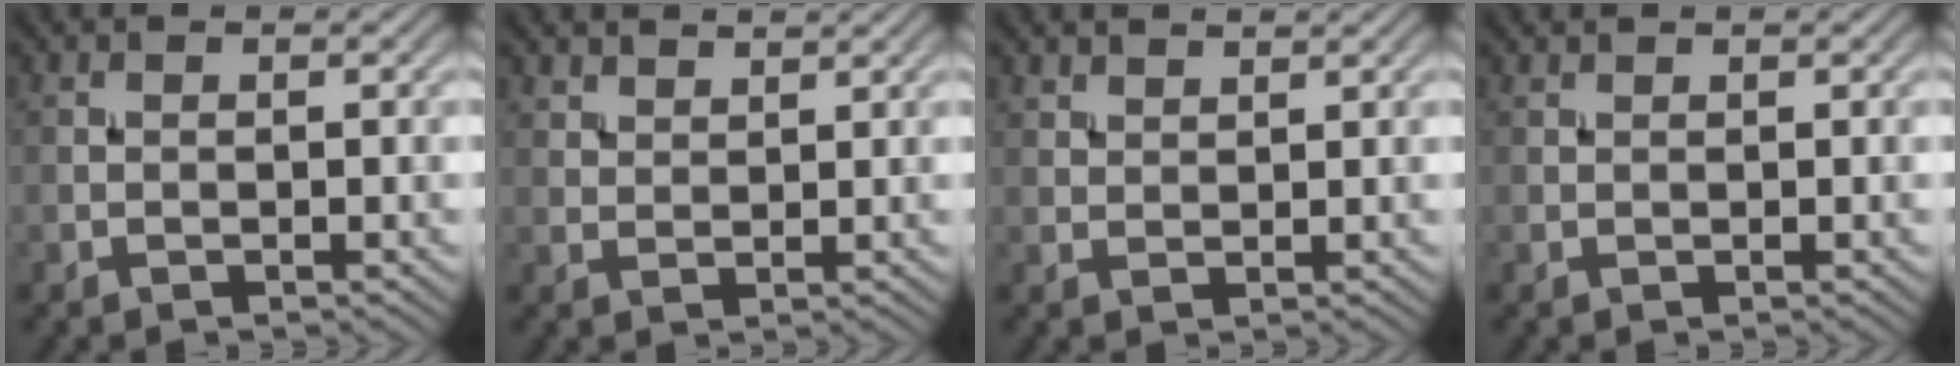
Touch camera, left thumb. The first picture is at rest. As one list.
[{"total": 3.1, "force": [2.7, 1.1, 0.9], "torque": [-0.023, -0.007, 0.065]}, {"total": 2.2, "force": [2.0, 0.7, 0.6], "torque": [-0.016, 0.000, 0.042]}, {"total": 0.5, "force": [0.5, 0.0, 0.1], "torque": [-0.002, 0.003, 0.011]}]